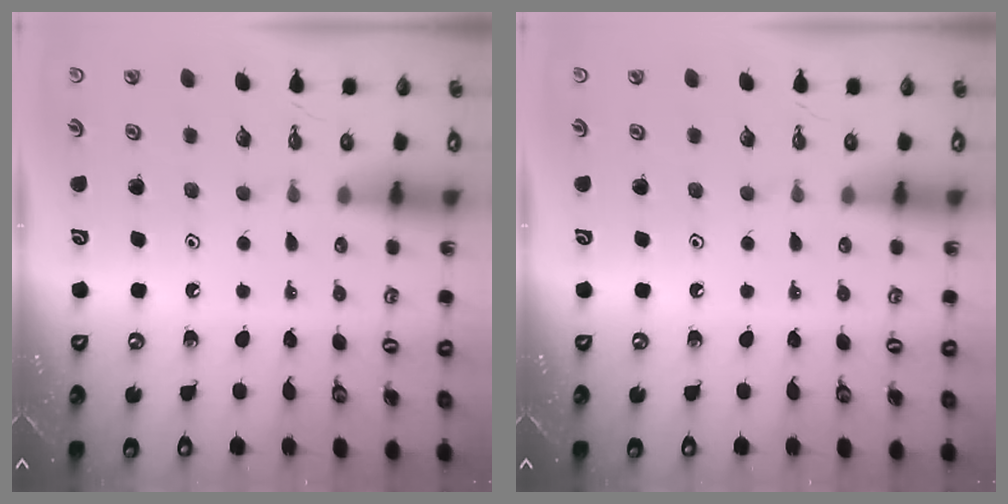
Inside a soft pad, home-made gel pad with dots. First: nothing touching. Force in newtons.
{"total": 0.0}